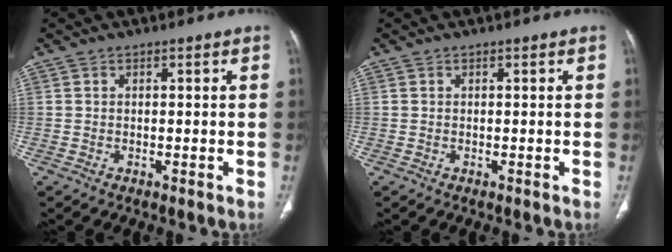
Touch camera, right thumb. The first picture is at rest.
{"total": 0.0}